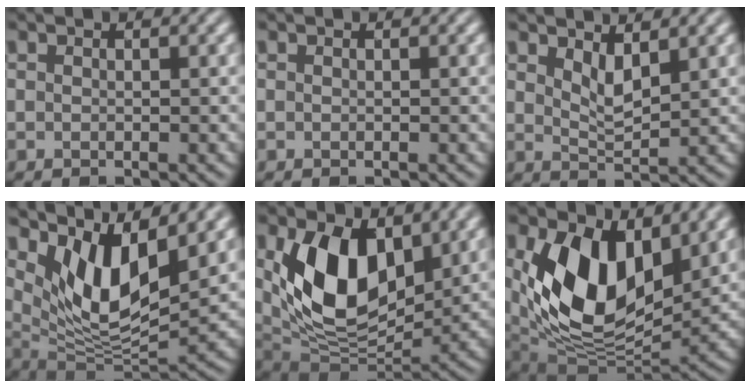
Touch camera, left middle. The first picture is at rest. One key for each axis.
{"total": 0.0}
{"total": 2.3, "fx": 1.2, "fy": 0.8, "fz": 1.9, "tx": -0.042, "ty": -0.012, "tz": 0.027}
{"total": 8.8, "fx": 4.0, "fy": 3.5, "fz": 7.0, "tx": -0.138, "ty": -0.017, "tz": 0.079}
{"total": 10.4, "fx": 2.6, "fy": 6.2, "fz": 7.9, "tx": -0.158, "ty": -0.016, "tz": 0.046}
{"total": 11.8, "fx": 2.9, "fy": 7.0, "fz": 9.0, "tx": -0.172, "ty": -0.023, "tz": 0.051}